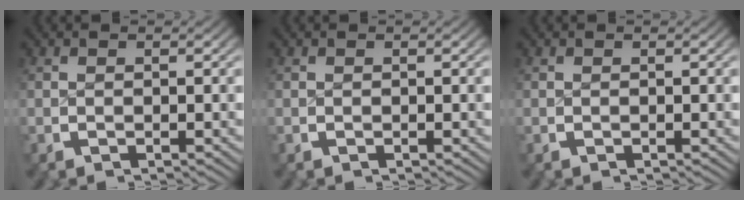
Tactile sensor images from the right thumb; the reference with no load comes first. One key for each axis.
{"total": 0.0}
{"total": 0.0}